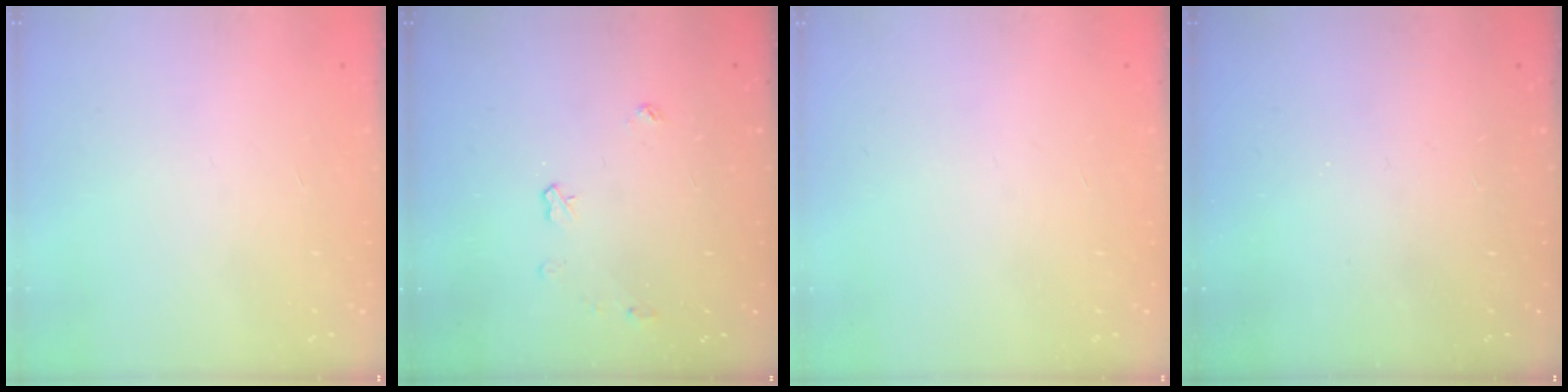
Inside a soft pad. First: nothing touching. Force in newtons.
{"total": 4.0, "press": 3.9, "slide": 0.5}
{"total": 0.0}
{"total": 0.0}